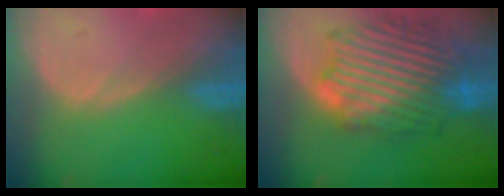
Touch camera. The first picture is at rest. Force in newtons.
{"total": 12.7, "press": 12.6, "slide": 1.1}